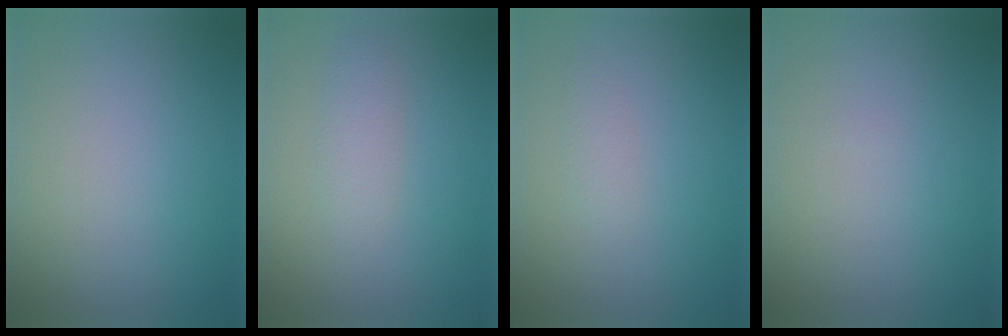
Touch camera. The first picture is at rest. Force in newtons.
{"total": 1.7, "press": 1.7, "slide": 0.0}
{"total": 1.0, "press": 1.0, "slide": 0.0}
{"total": 0.0}